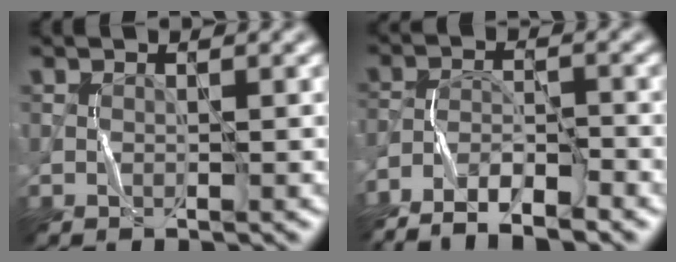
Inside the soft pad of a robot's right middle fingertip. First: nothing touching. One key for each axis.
{"total": 6.2, "fx": -5.1, "fy": 1.6, "fz": 3.3, "tx": -0.052, "ty": -0.005, "tz": -0.094}